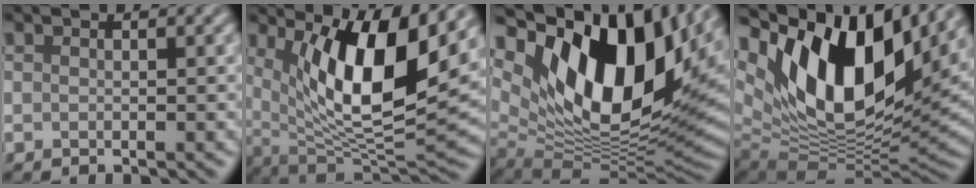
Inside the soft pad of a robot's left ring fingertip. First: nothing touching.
{"total": 10.6, "force": [3.8, 3.3, 9.4], "torque": [-0.150, -0.021, 0.072]}
{"total": 16.7, "force": [6.5, 8.6, 12.8], "torque": [-0.214, 0.006, 0.111]}
{"total": 15.7, "force": [6.9, 7.8, 11.8], "torque": [-0.200, 0.013, 0.121]}